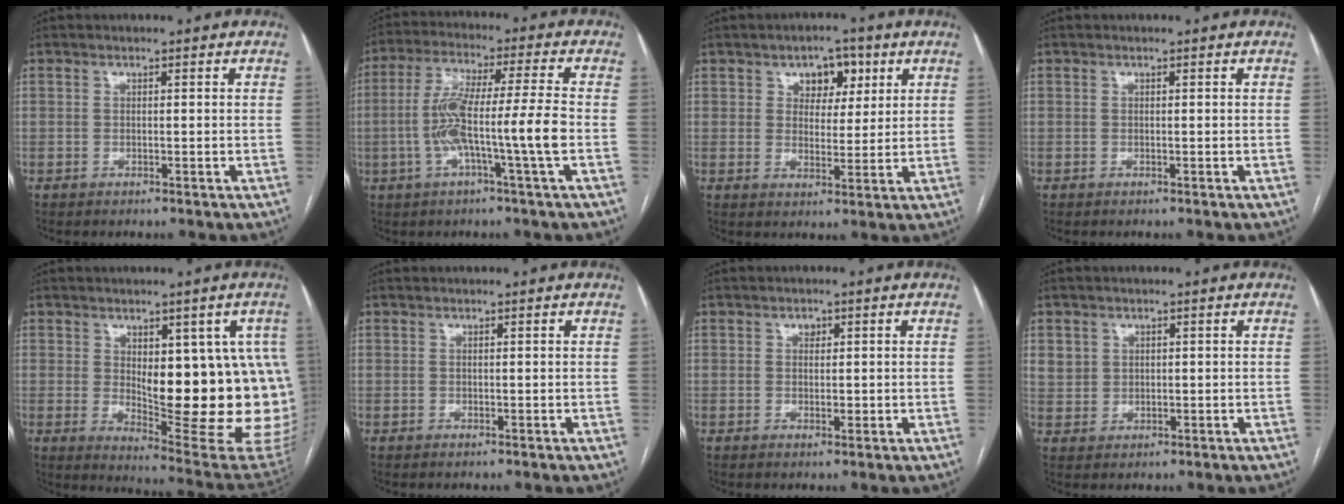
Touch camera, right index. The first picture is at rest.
{"total": 11.0, "force": [-2.5, -0.7, 10.6], "torque": [-0.213, 0.012, -0.050]}
{"total": 5.8, "force": [2.7, 3.8, 3.4], "torque": [-0.039, 0.013, 0.041]}
{"total": 0.0}
{"total": 18.3, "force": [0.9, 5.6, 17.4], "torque": [-0.172, -0.002, 0.031]}
{"total": 0.0}
{"total": 1.5, "force": [0.4, 1.2, 0.9], "torque": [-0.008, 0.000, 0.005]}
{"total": 3.1, "force": [1.1, 2.8, 0.5], "torque": [-0.009, 0.005, 0.026]}